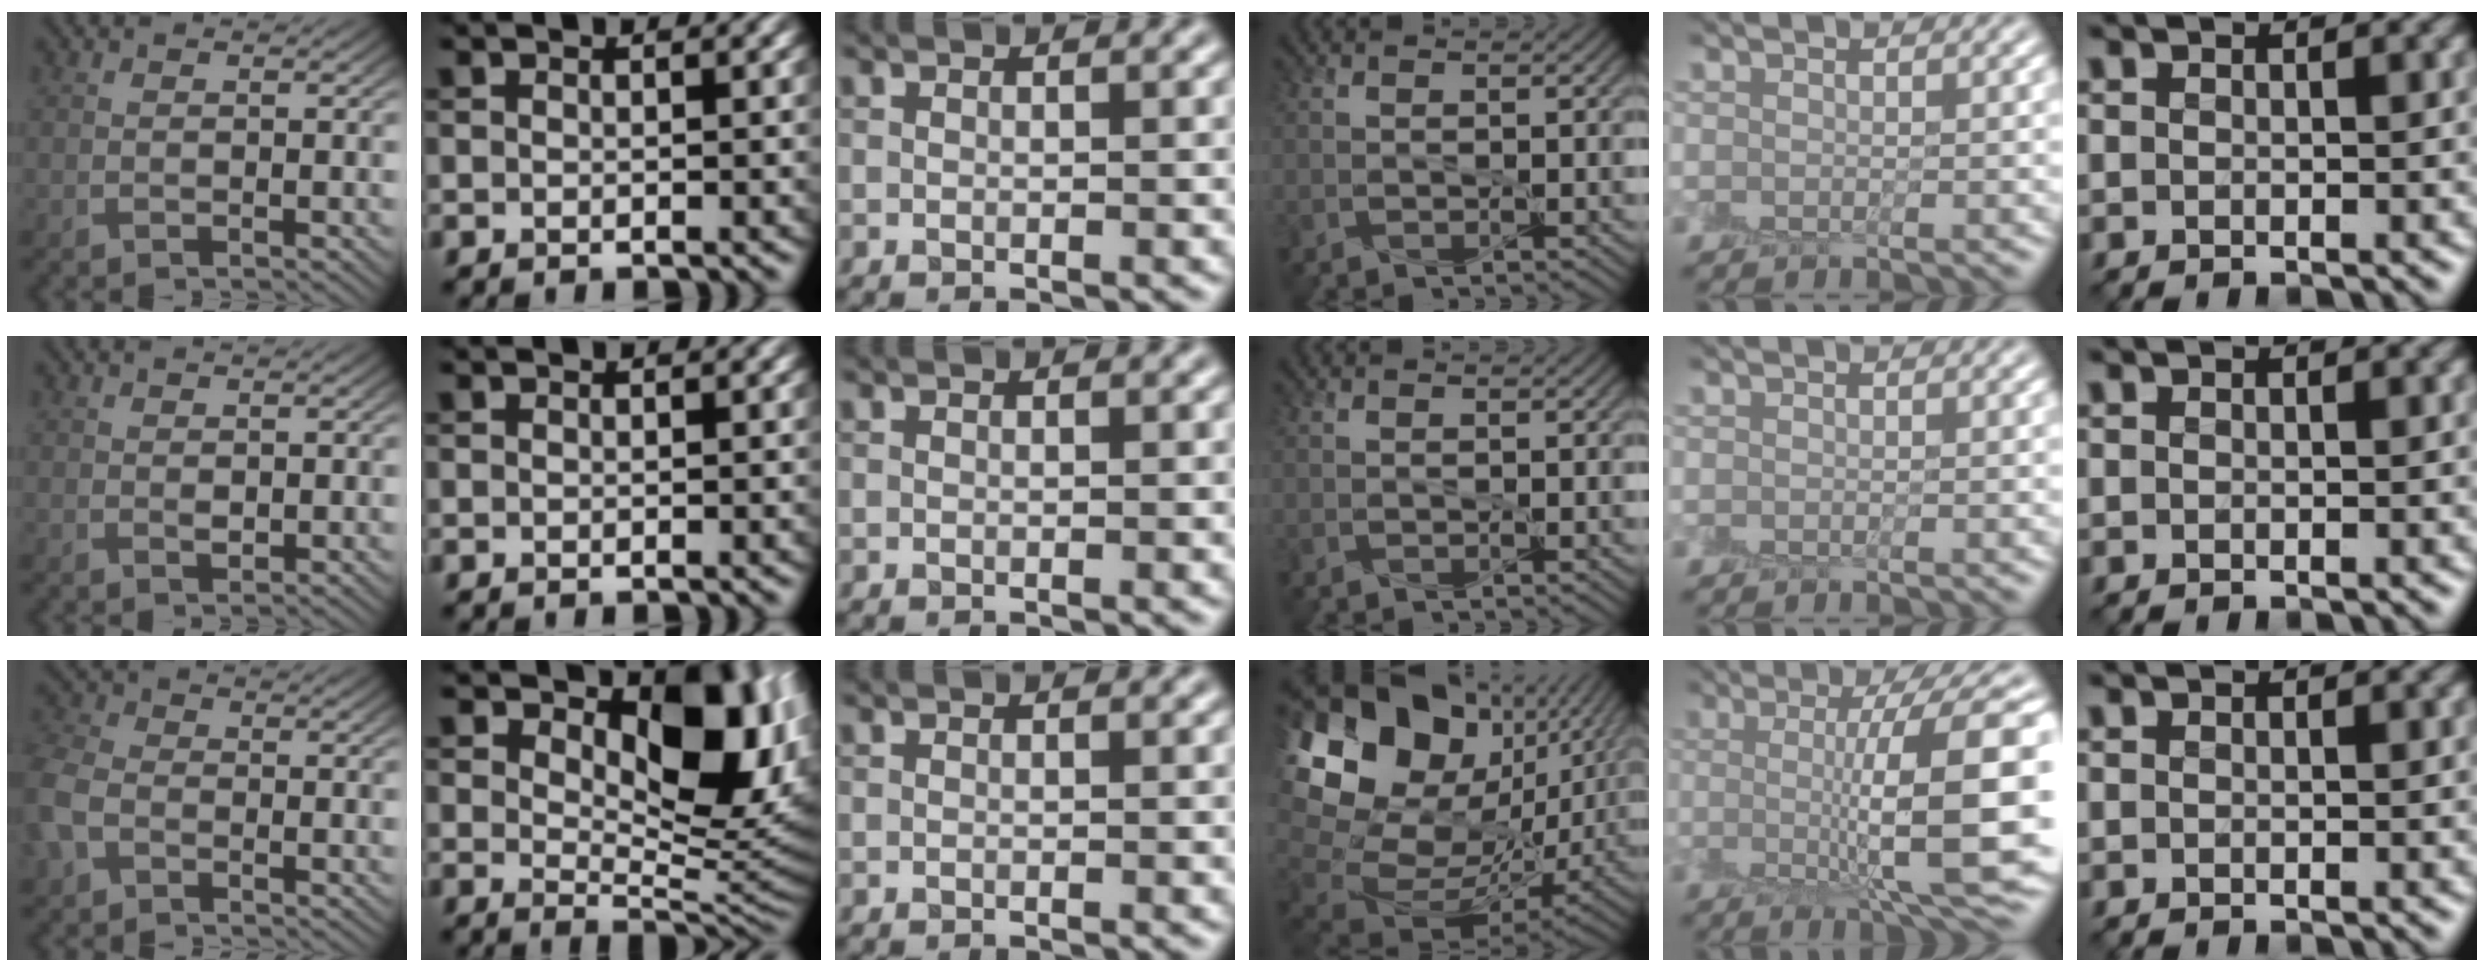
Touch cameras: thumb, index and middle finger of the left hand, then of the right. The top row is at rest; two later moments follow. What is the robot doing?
{"motion": "peel", "object": "lint roller sheet"}